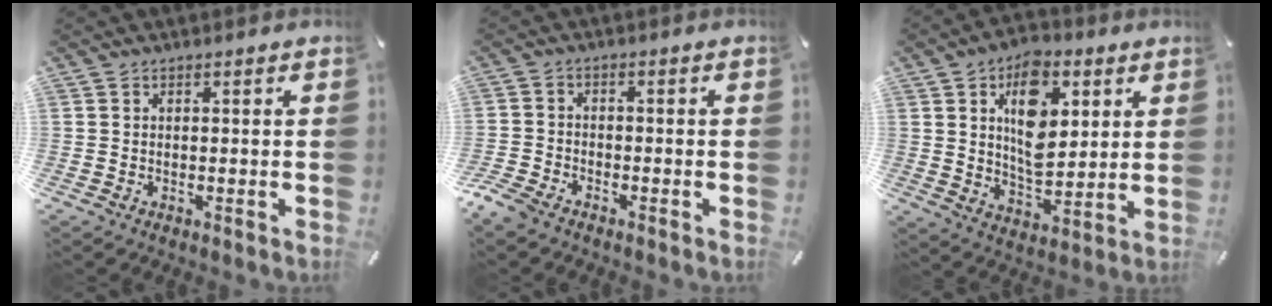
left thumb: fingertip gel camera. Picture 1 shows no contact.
{"total": 3.8, "force": [-3.2, 1.5, 1.3], "torque": [-0.048, 0.007, -0.068]}
{"total": 14.1, "force": [4.8, 9.1, 9.6], "torque": [-0.149, -0.011, 0.081]}